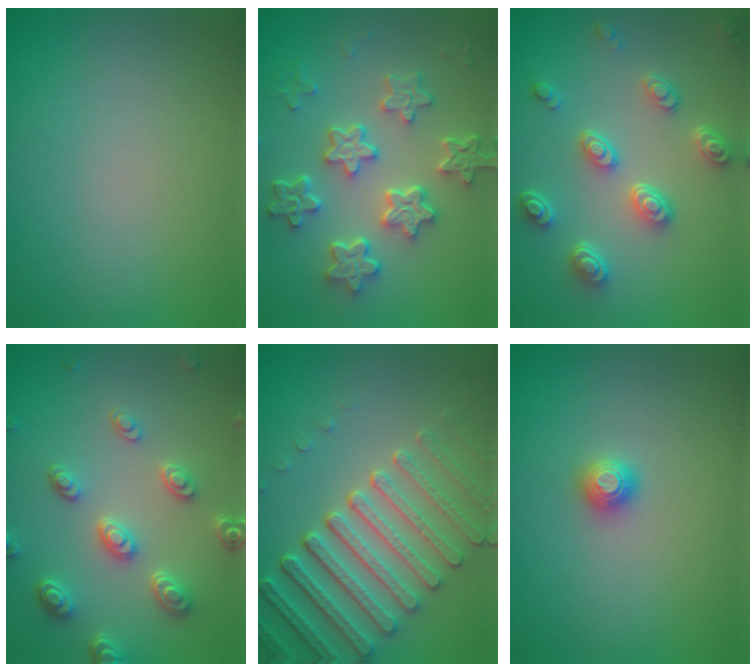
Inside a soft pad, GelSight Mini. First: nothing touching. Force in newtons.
{"total": 5.8, "press": 4.7, "slide": 3.4}
{"total": 4.4, "press": 3.6, "slide": 2.6}
{"total": 4.6, "press": 3.6, "slide": 2.8}
{"total": 6.8, "press": 5.4, "slide": 4.0}
{"total": 1.2, "press": 1.2, "slide": 0.1}